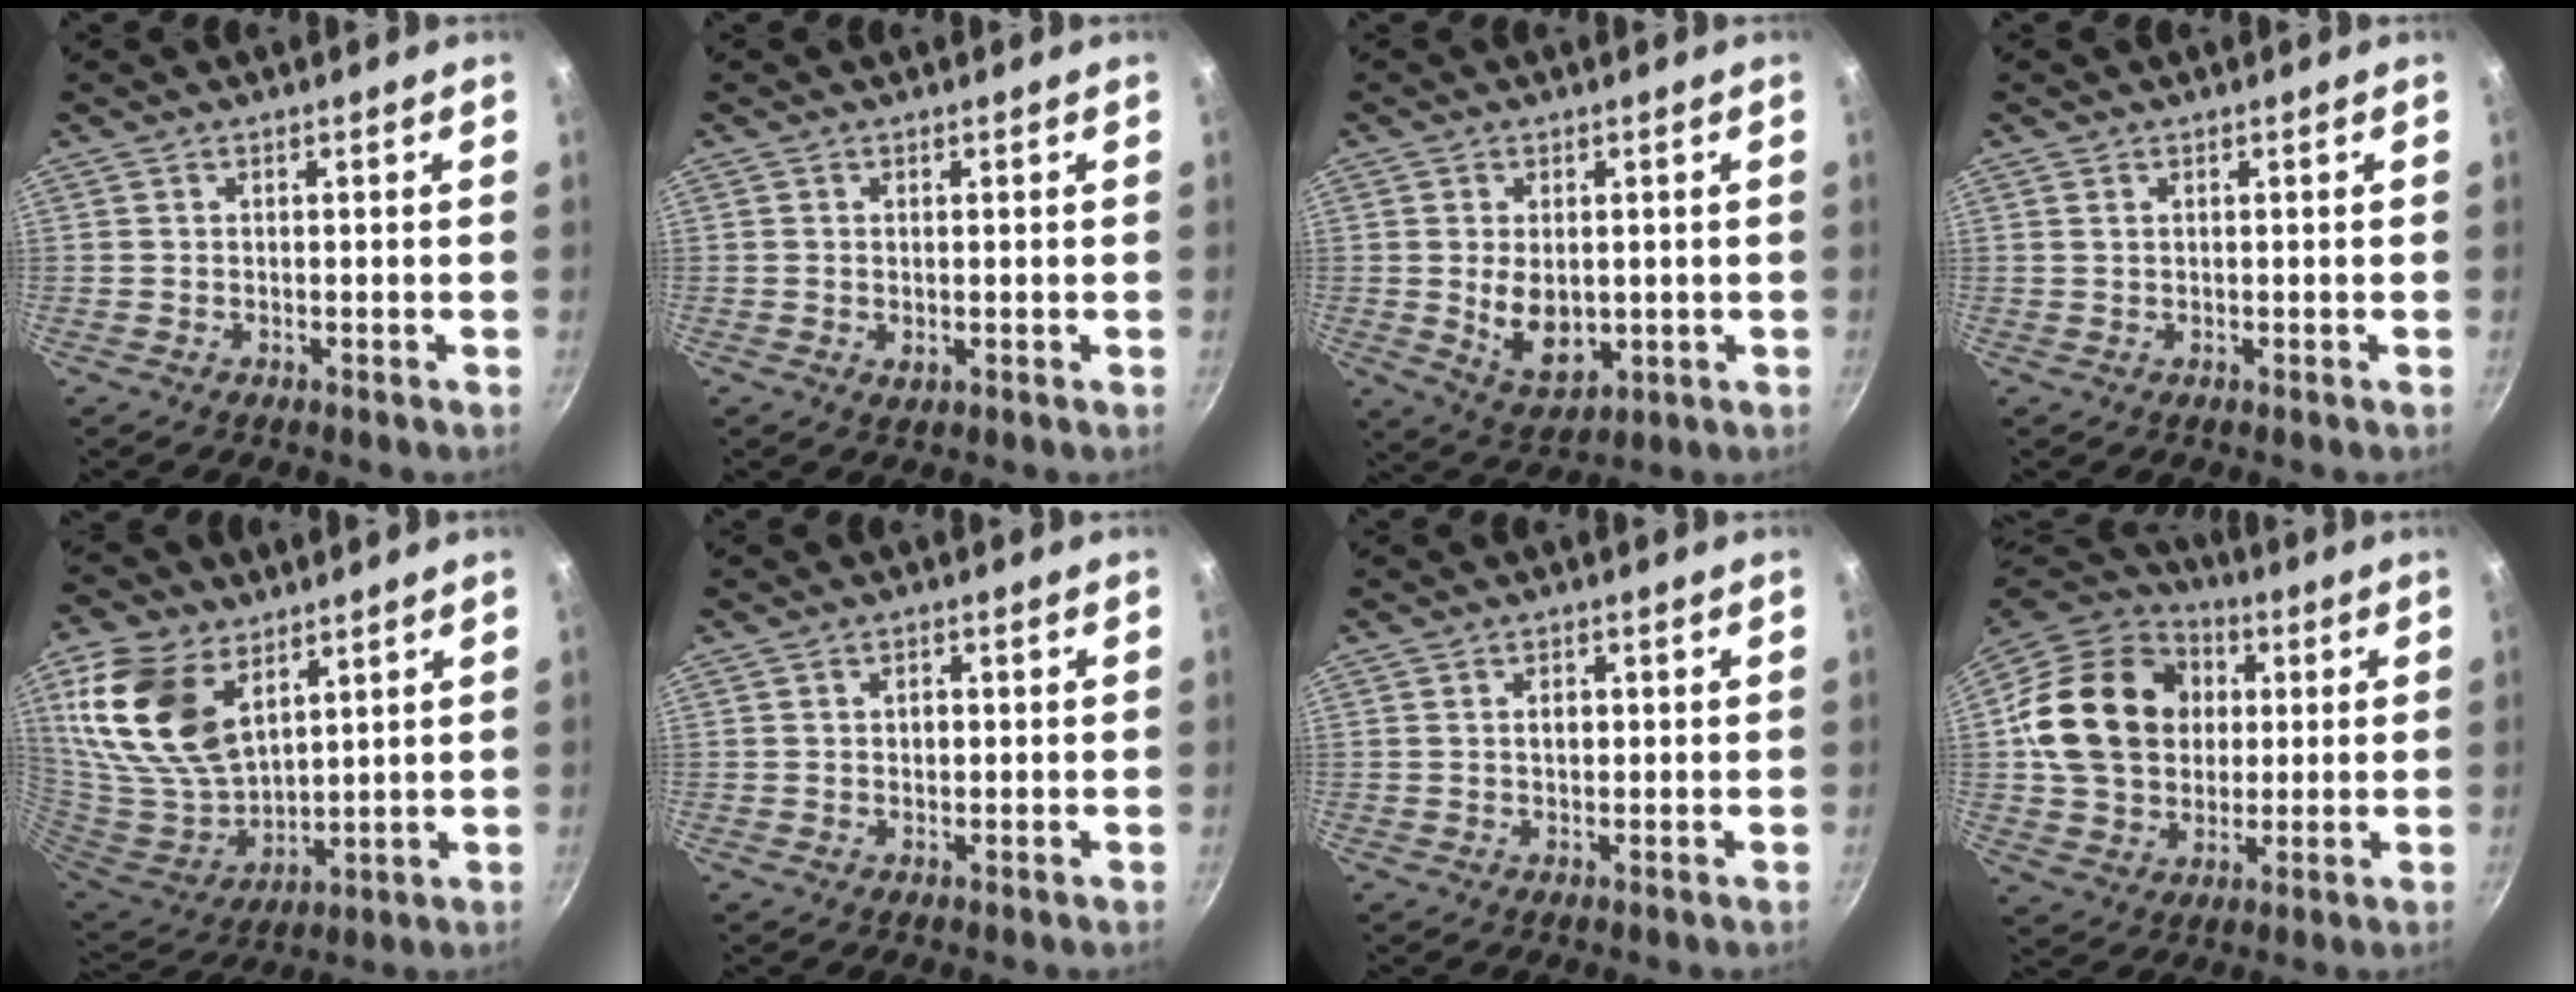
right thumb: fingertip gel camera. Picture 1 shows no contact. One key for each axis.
{"total": 1.1, "fx": 0.1, "fy": 0.7, "fz": 0.9, "tx": -0.013, "ty": -0.003, "tz": 0.003}
{"total": 8.5, "fx": 0.0, "fy": 5.5, "fz": 6.4, "tx": -0.093, "ty": -0.019, "tz": 0.020}
{"total": 0.6, "fx": 0.3, "fy": 0.3, "fz": 0.4, "tx": -0.008, "ty": 0.001, "tz": 0.008}
{"total": 19.9, "fx": 9.0, "fy": 12.0, "fz": 13.0, "tx": -0.251, "ty": -0.039, "tz": 0.187}
{"total": 2.0, "fx": 0.2, "fy": 1.5, "fz": 1.4, "tx": -0.017, "ty": 0.003, "tz": 0.003}
{"total": 2.3, "fx": 0.3, "fy": 1.5, "fz": 1.6, "tx": -0.017, "ty": 0.003, "tz": 0.005}
{"total": 22.1, "fx": 3.2, "fy": 17.8, "fz": 12.7, "tx": -0.199, "ty": 0.019, "tz": 0.055}